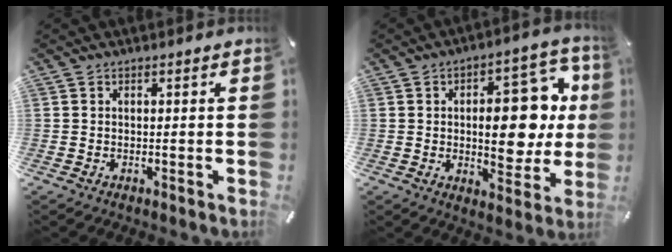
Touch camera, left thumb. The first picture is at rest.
{"total": 18.9, "force": [1.6, 9.9, 16.0], "torque": [-0.201, -0.002, 0.027]}